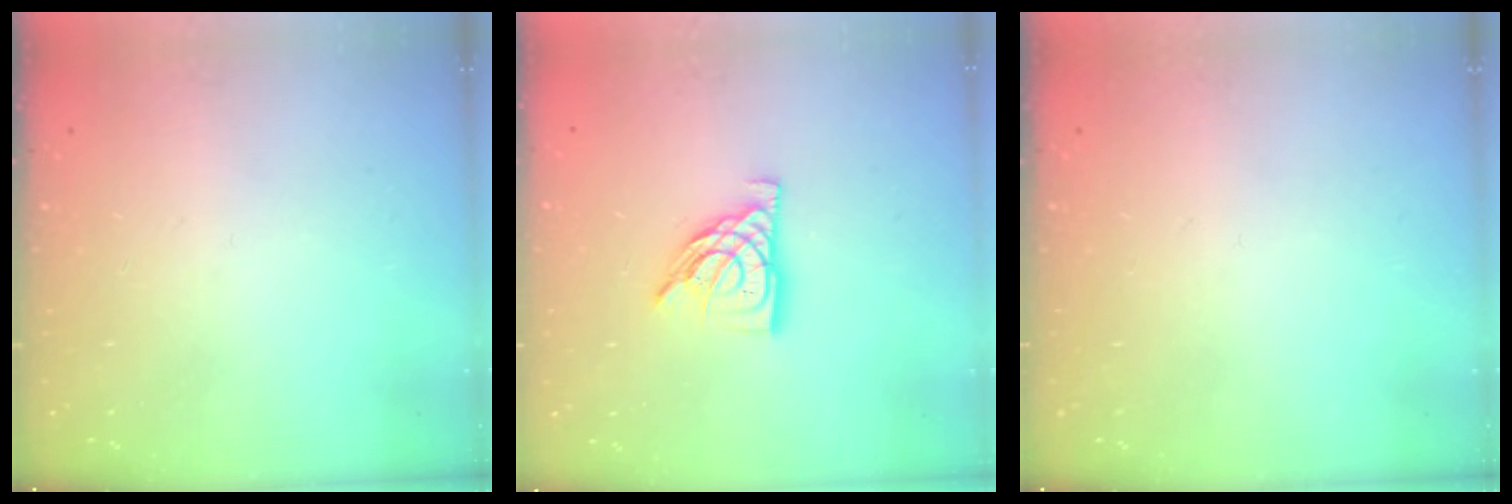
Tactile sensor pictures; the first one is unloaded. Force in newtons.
{"total": 11.1, "press": 11.0, "slide": 1.0}
{"total": 0.0}